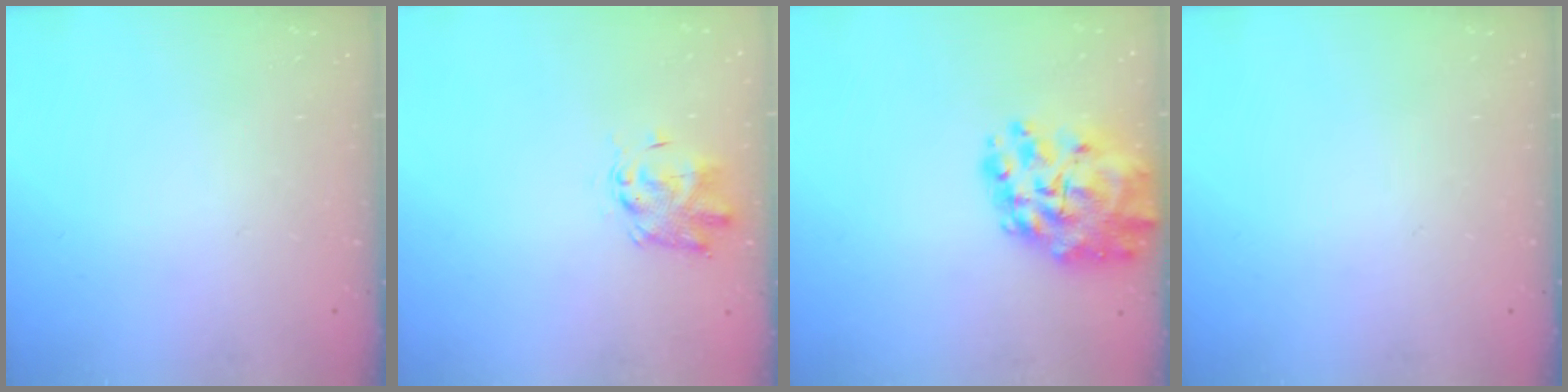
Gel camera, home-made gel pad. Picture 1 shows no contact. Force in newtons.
{"total": 2.5, "press": 2.4, "slide": 0.7}
{"total": 14.9, "press": 14.1, "slide": 4.7}
{"total": 0.0}